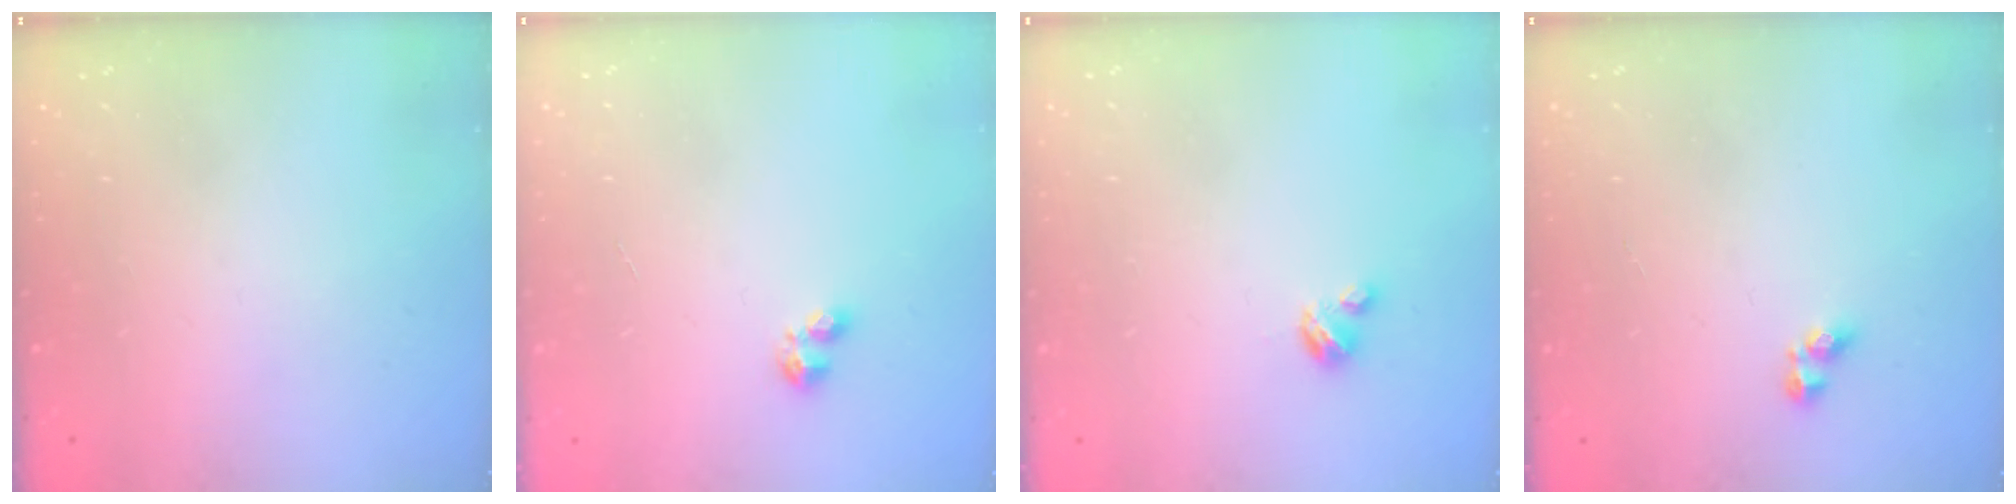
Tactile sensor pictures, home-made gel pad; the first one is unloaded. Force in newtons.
{"total": 2.8, "press": 2.8, "slide": 0.5}
{"total": 2.9, "press": 2.9, "slide": 0.3}
{"total": 3.0, "press": 2.9, "slide": 0.9}